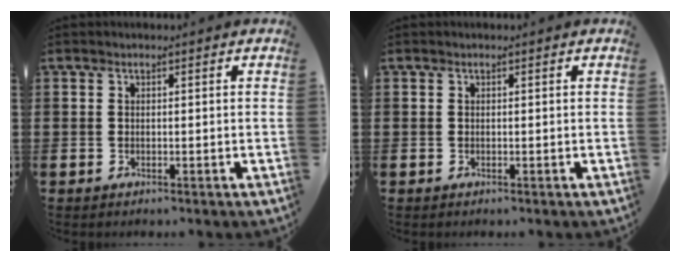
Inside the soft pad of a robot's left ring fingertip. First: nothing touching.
{"total": 0.0}